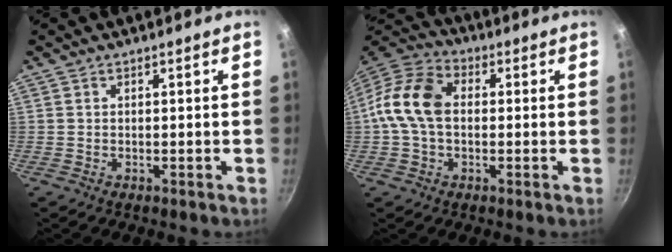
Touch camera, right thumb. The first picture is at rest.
{"total": 12.5, "force": [0.3, 8.6, 9.0], "torque": [-0.155, 0.031, -0.014]}